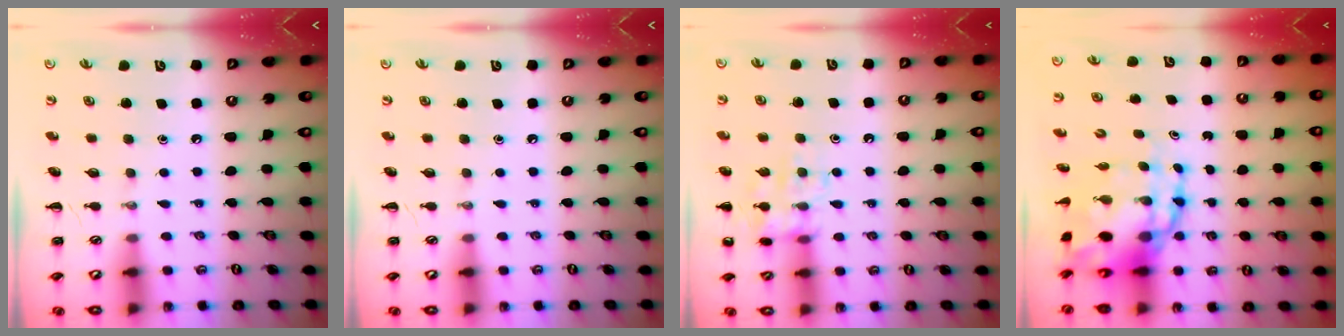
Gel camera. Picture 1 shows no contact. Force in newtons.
{"total": 0.0}
{"total": 12.5, "press": 12.5, "slide": 0.7}
{"total": 12.5, "press": 12.1, "slide": 2.9}